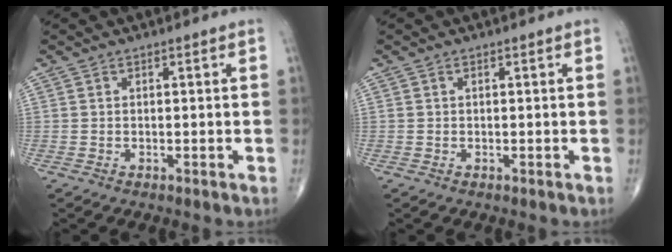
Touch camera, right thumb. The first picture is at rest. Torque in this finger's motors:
{"motor_torque": [-0.07, -0.28, 0.07, 0.26, -0.03]}